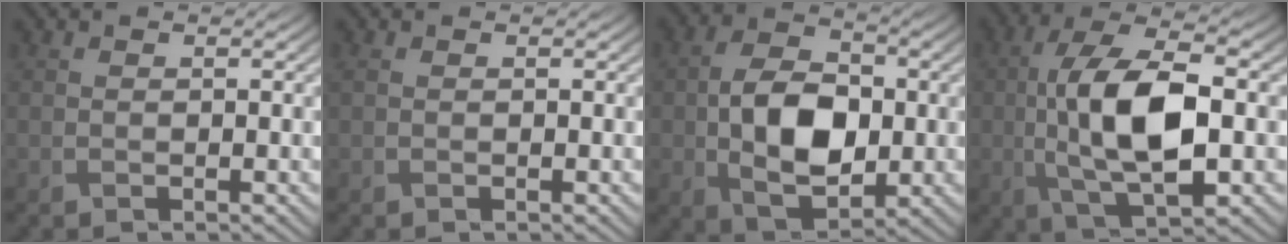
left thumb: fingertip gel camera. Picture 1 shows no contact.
{"total": 1.0, "force": [0.3, 0.6, 0.7], "torque": [-0.020, 0.004, 0.007]}
{"total": 10.0, "force": [-0.9, 6.4, 7.6], "torque": [-0.159, -0.004, -0.019]}
{"total": 13.2, "force": [-0.8, 5.8, 11.8], "torque": [-0.237, 0.005, -0.014]}